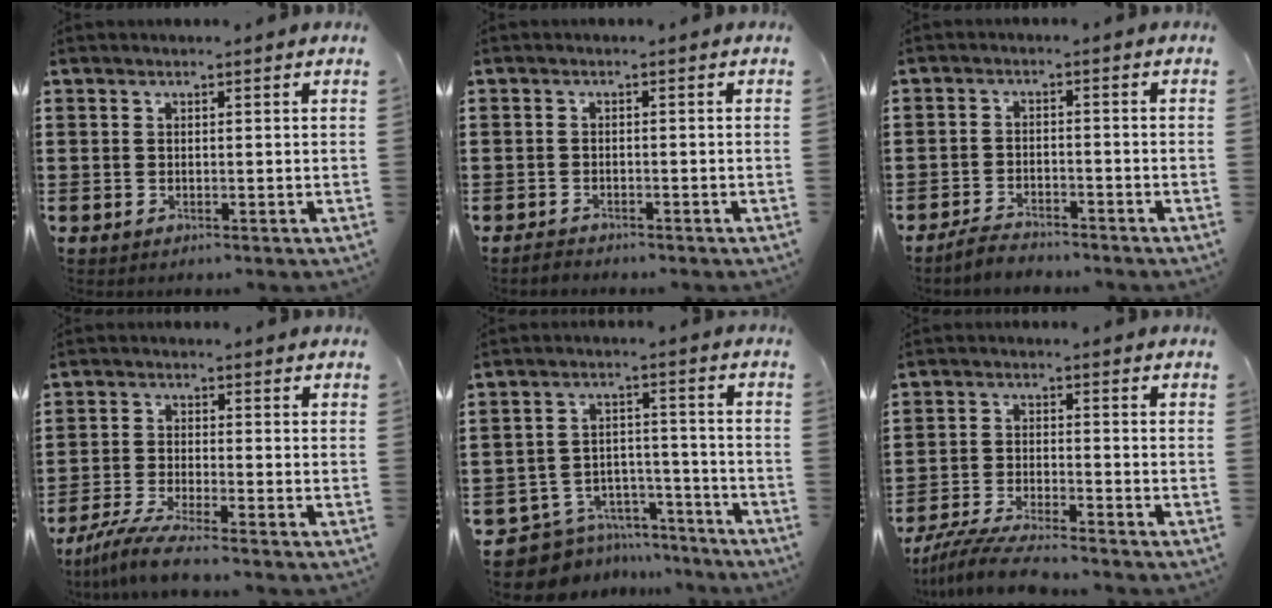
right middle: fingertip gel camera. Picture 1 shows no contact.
{"total": 1.2, "force": [-1.1, 0.2, 0.0], "torque": [-0.004, 0.001, -0.024]}
{"total": 2.9, "force": [-2.9, 0.4, 0.3], "torque": [-0.012, 0.003, -0.060]}
{"total": 5.2, "force": [-4.6, -0.2, 2.5], "torque": [-0.071, -0.025, -0.092]}
{"total": 8.5, "force": [-7.9, 2.7, 1.2], "torque": [-0.032, 0.021, -0.153]}
{"total": 6.0, "force": [-5.6, 0.3, 2.1], "torque": [-0.053, -0.010, -0.109]}